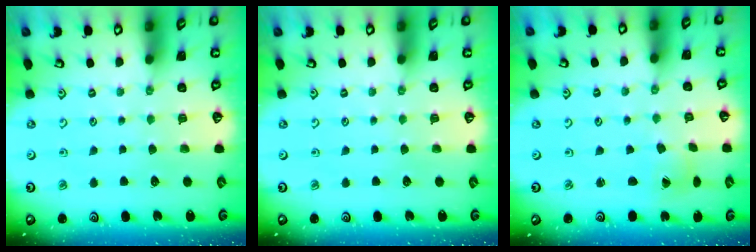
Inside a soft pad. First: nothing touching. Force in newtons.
{"total": 0.0}
{"total": 0.6, "press": 0.6, "slide": 0.2}